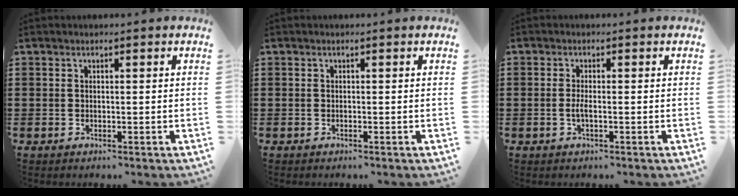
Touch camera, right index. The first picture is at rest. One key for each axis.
{"total": 0.0}
{"total": 1.7, "fx": -0.7, "fy": 0.1, "fz": 1.5, "tx": -0.037, "ty": -0.006, "tz": -0.014}